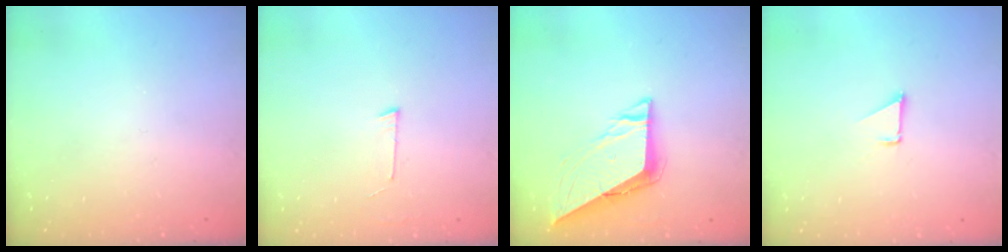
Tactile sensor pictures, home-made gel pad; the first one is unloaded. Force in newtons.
{"total": 2.7, "press": 2.7, "slide": 0.2}
{"total": 8.0, "press": 8.0, "slide": 0.5}
{"total": 1.1, "press": 1.1, "slide": 0.1}